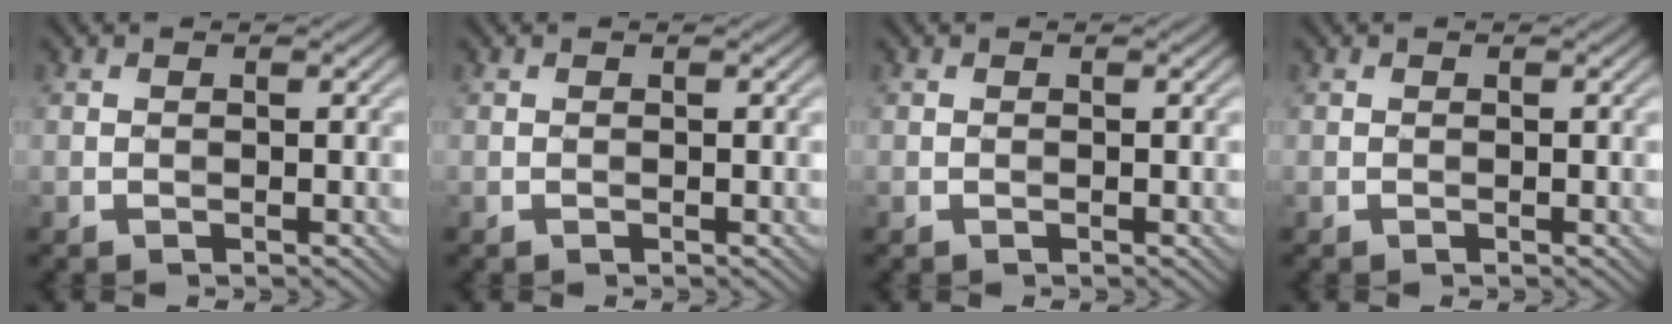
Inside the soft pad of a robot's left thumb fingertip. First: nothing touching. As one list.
[{"total": 0.0}, {"total": 0.0}, {"total": 0.0}]